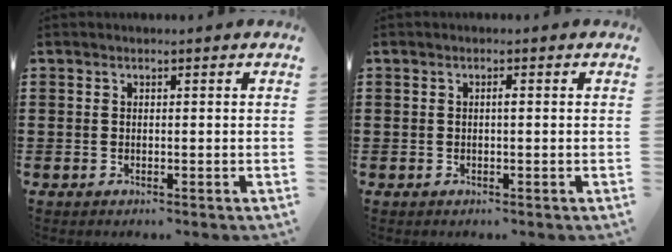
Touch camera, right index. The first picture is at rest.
{"total": 0.7, "force": [0.0, 0.1, 0.7], "torque": [-0.013, -0.003, 0.000]}